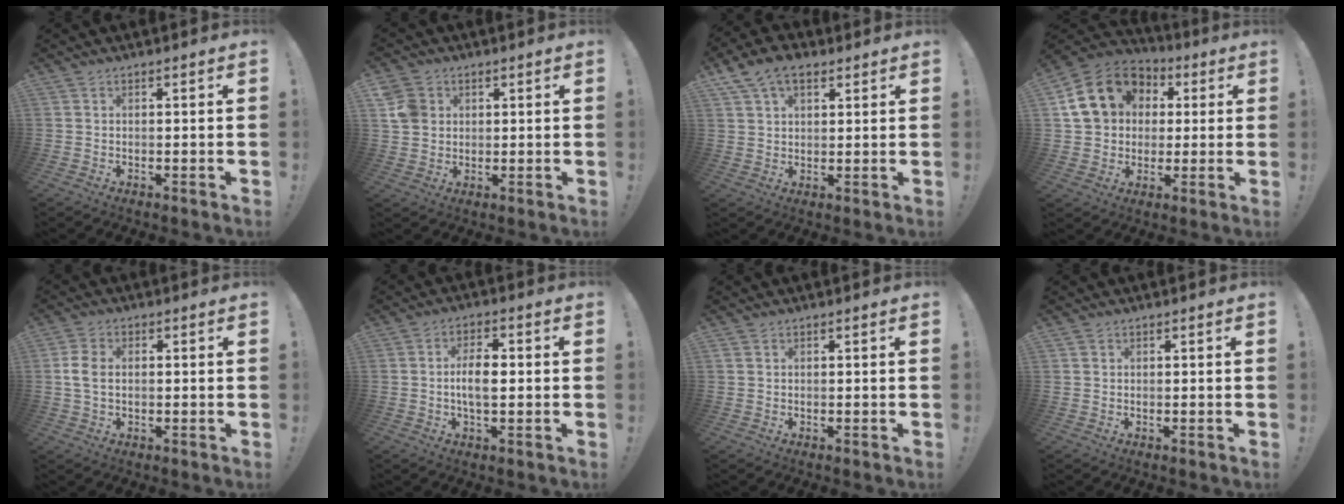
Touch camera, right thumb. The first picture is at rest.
{"total": 6.9, "force": [2.0, 6.1, 2.4], "torque": [-0.043, 0.003, 0.043]}
{"total": 8.6, "force": [4.7, 5.3, 4.8], "torque": [-0.083, -0.006, 0.091]}
{"total": 17.0, "force": [4.9, 14.1, 8.2], "torque": [-0.125, -0.005, 0.106]}
{"total": 6.1, "force": [0.1, 4.2, 4.5], "torque": [-0.099, 0.007, 0.001]}
{"total": 7.0, "force": [-0.6, 3.2, 6.2], "torque": [-0.107, 0.004, -0.018]}
{"total": 0.7, "force": [0.3, 0.6, 0.1], "torque": [0.000, 0.001, 0.006]}
{"total": 0.7, "force": [0.4, 0.6, 0.0], "torque": [0.002, 0.000, 0.007]}